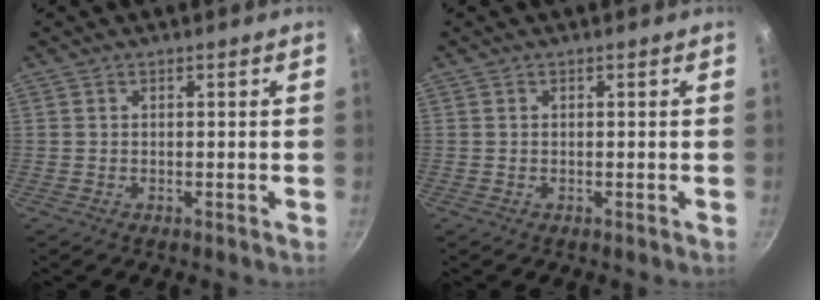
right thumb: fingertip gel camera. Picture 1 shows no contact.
{"total": 0.0}